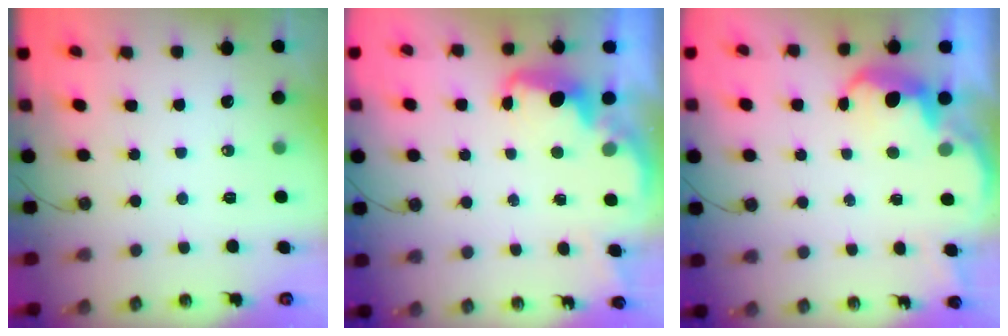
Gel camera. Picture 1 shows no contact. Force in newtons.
{"total": 2.4, "press": 2.3, "slide": 0.7}
{"total": 3.8, "press": 3.6, "slide": 1.0}